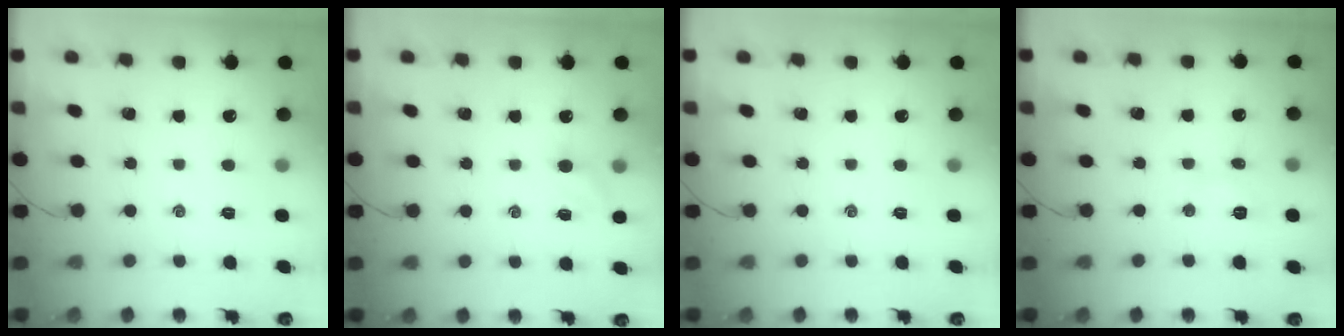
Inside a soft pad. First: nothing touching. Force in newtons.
{"total": 3.3, "press": 3.1, "slide": 1.1}
{"total": 0.0}
{"total": 4.1, "press": 3.8, "slide": 1.6}